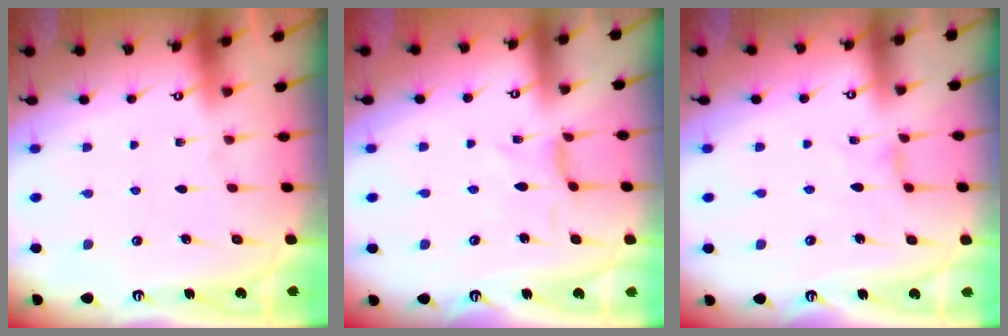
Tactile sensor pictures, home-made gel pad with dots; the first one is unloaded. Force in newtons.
{"total": 1.8, "press": 1.7, "slide": 0.4}
{"total": 1.4, "press": 1.3, "slide": 0.4}